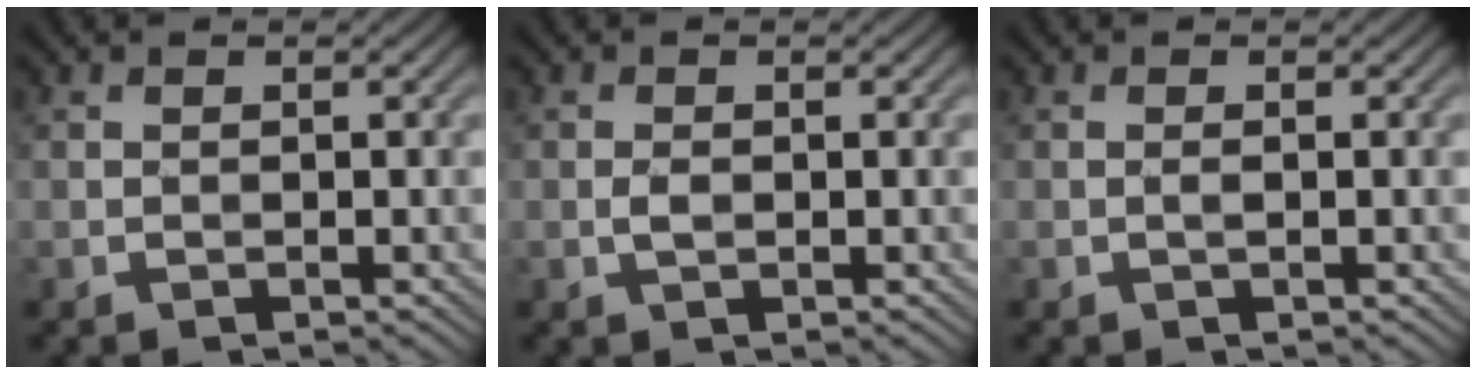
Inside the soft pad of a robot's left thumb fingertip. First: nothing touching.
{"total": 1.2, "force": [-0.2, 0.6, 1.0], "torque": [-0.021, 0.001, -0.005]}
{"total": 0.7, "force": [-0.1, 0.0, 0.6], "torque": [-0.012, 0.000, -0.003]}